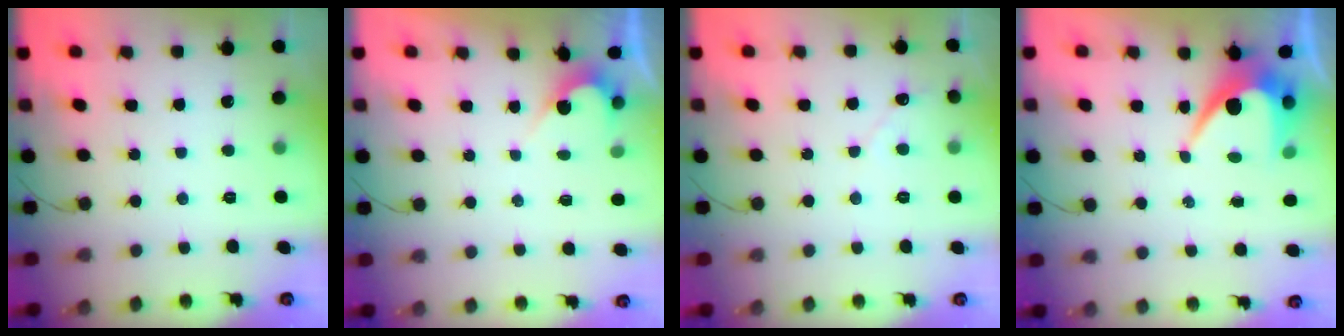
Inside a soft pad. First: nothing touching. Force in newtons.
{"total": 2.7, "press": 2.7, "slide": 0.1}
{"total": 2.7, "press": 2.7, "slide": 0.3}
{"total": 7.0, "press": 7.0, "slide": 0.8}